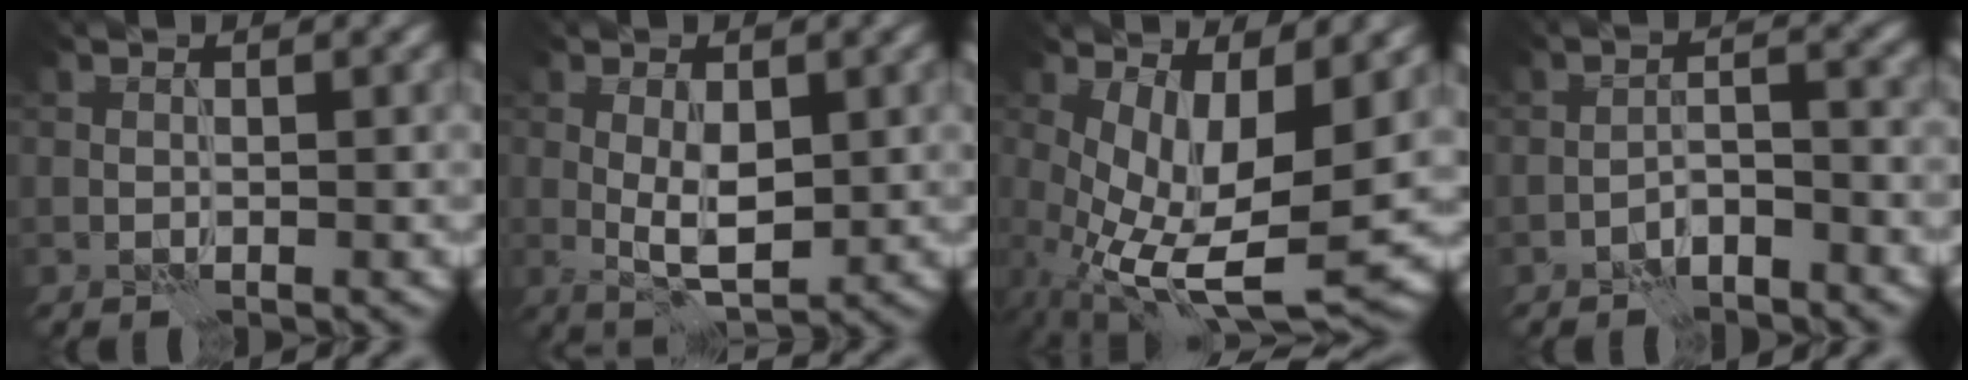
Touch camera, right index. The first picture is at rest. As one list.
[{"total": 3.9, "force": [-0.2, 1.7, 3.5], "torque": [-0.064, -0.004, 0.001]}, {"total": 9.5, "force": [-0.5, 3.6, 8.8], "torque": [-0.177, -0.021, 0.000]}, {"total": 2.7, "force": [-2.2, 0.6, 1.3], "torque": [-0.019, 0.011, -0.046]}]